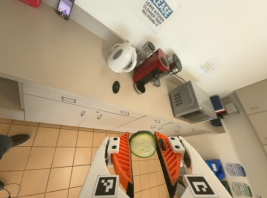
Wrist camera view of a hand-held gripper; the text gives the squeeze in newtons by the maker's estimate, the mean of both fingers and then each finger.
{"total": 8.2, "left": 8.1, "right": 8.2}